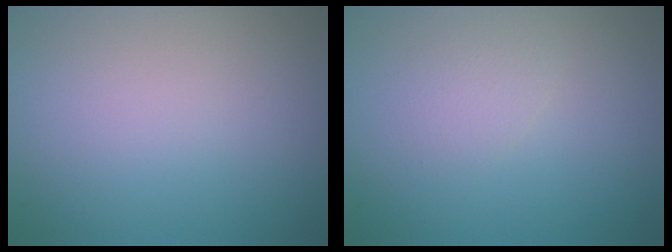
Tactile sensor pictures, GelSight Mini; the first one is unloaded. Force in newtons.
{"total": 1.1, "press": 1.1, "slide": 0.1}